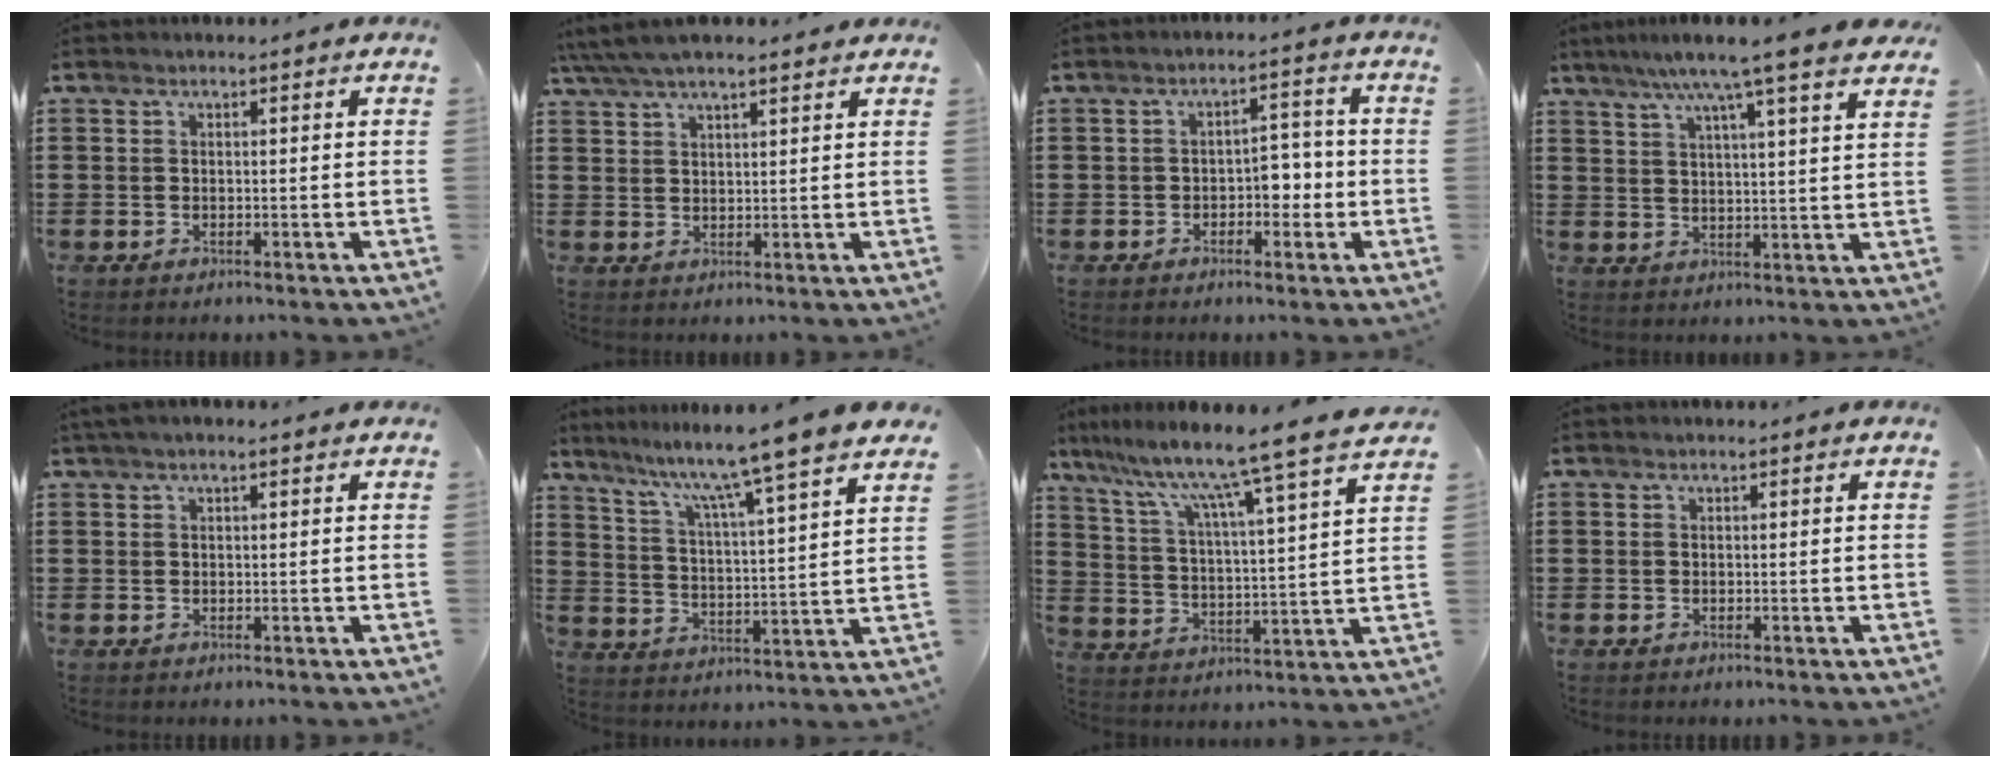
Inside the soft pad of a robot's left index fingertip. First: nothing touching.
{"total": 4.5, "force": [3.7, 1.1, 2.1], "torque": [-0.052, -0.001, 0.069]}
{"total": 4.0, "force": [-1.4, 2.5, 2.8], "torque": [-0.047, 0.005, -0.031]}
{"total": 7.9, "force": [6.2, -0.4, 4.9], "torque": [-0.105, -0.024, 0.101]}
{"total": 1.0, "force": [0.5, 0.5, 0.6], "torque": [-0.014, 0.004, 0.010]}
{"total": 9.2, "force": [7.9, -2.1, 4.3], "torque": [-0.106, -0.066, 0.121]}
{"total": 9.3, "force": [7.8, -1.5, 5.0], "torque": [-0.127, -0.060, 0.119]}
{"total": 0.0}